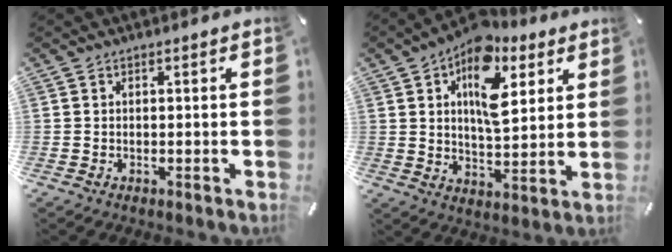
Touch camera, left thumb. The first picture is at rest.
{"total": 15.9, "force": [7.4, 8.7, 11.0], "torque": [-0.170, -0.020, 0.128]}